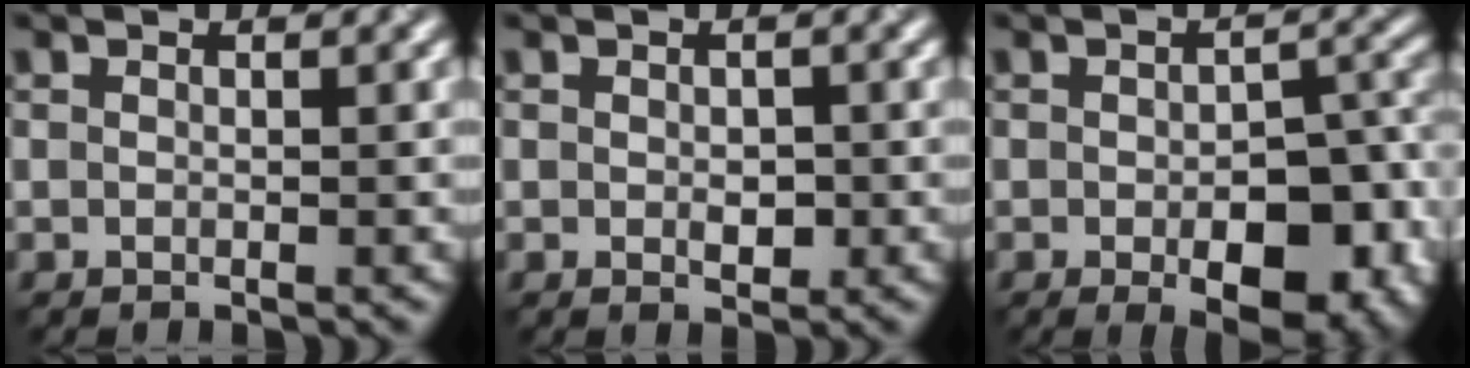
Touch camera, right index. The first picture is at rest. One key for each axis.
{"total": 1.5, "fx": -0.2, "fy": 0.9, "fz": 1.2, "tx": -0.016, "ty": -0.002, "tz": -0.001}
{"total": 8.5, "fx": -2.8, "fy": 4.0, "fz": 6.9, "tx": -0.088, "ty": -0.010, "tz": -0.032}